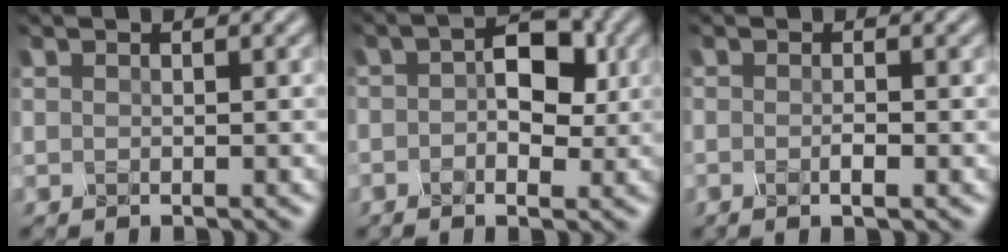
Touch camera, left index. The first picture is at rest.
{"total": 5.7, "force": [0.2, 3.4, 4.5], "torque": [-0.062, 0.002, -0.008]}
{"total": 1.2, "force": [-0.8, 0.1, 0.9], "torque": [-0.016, -0.002, -0.013]}